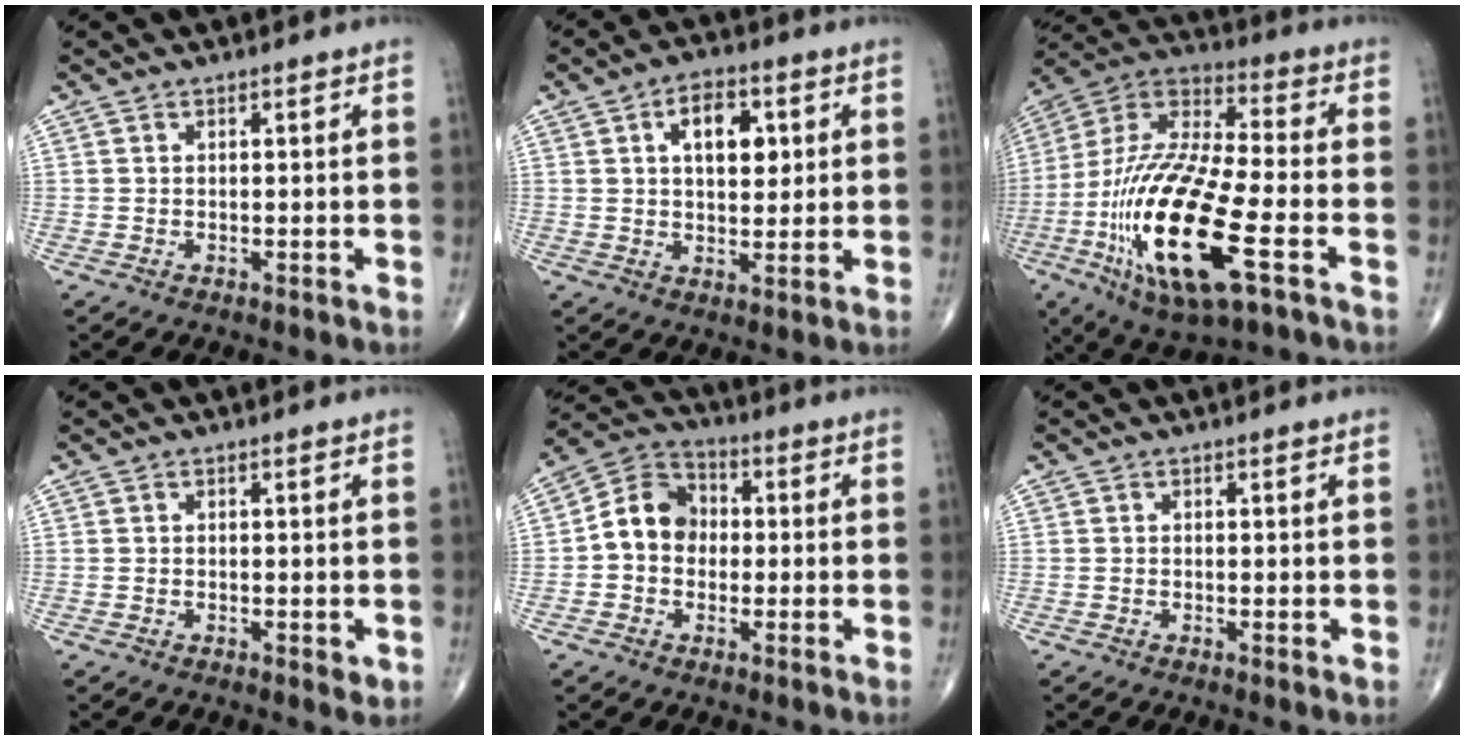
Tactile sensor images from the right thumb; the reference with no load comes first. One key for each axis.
{"total": 8.8, "fx": 2.6, "fy": 5.1, "fz": 6.7, "tx": -0.071, "ty": -0.006, "tz": 0.039}
{"total": 26.4, "fx": -8.1, "fy": 8.3, "fz": 23.7, "tx": -0.529, "ty": 0.002, "tz": -0.140}
{"total": 1.6, "fx": -0.4, "fy": 0.7, "fz": 1.4, "tx": -0.017, "ty": -0.003, "tz": -0.007}
{"total": 9.2, "fx": -0.4, "fy": 7.6, "fz": 5.2, "tx": -0.073, "ty": 0.034, "tz": -0.023}
{"total": 0.8, "fx": -0.1, "fy": 0.2, "fz": 0.8, "tx": -0.018, "ty": -0.004, "tz": -0.005}